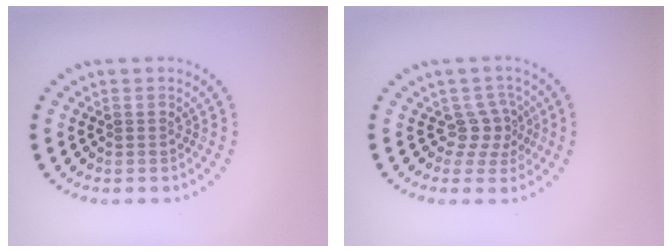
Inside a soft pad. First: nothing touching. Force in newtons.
{"total": 2.3, "press": 1.5, "slide": 1.8}